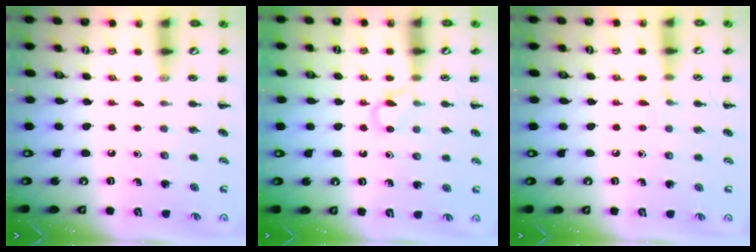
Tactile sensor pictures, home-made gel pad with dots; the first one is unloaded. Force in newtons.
{"total": 4.3, "press": 4.0, "slide": 1.4}
{"total": 3.7, "press": 3.5, "slide": 1.3}